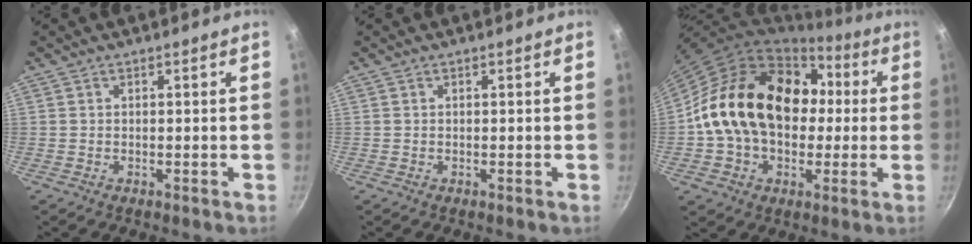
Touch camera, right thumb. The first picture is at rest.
{"total": 0.0}
{"total": 23.0, "force": [1.6, 16.6, 15.8], "torque": [-0.240, 0.047, 0.027]}